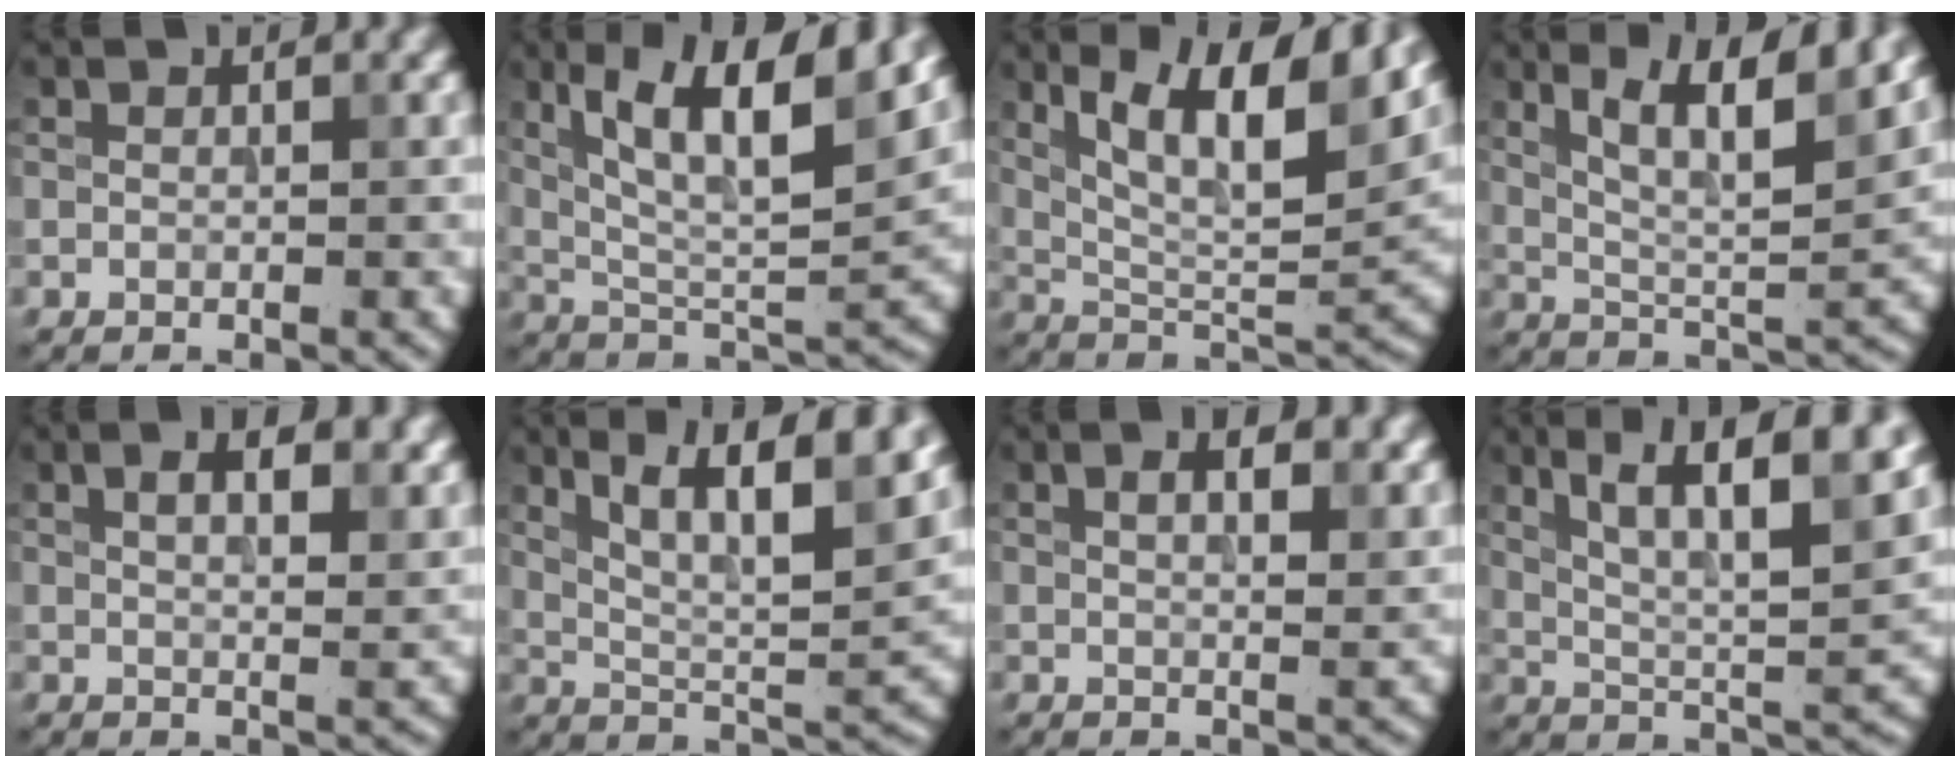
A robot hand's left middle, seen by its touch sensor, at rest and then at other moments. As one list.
[{"total": 10.8, "force": [4.9, 3.2, 9.0], "torque": [-0.157, 0.002, 0.088]}, {"total": 11.7, "force": [6.2, 3.4, 9.3], "torque": [-0.158, 0.007, 0.112]}, {"total": 8.5, "force": [4.3, 1.8, 7.1], "torque": [-0.120, 0.001, 0.079]}, {"total": 6.0, "force": [3.0, 2.3, 4.6], "torque": [-0.041, 0.019, 0.027]}, {"total": 12.5, "force": [6.9, 3.4, 9.8], "torque": [-0.138, 0.004, 0.097]}, {"total": 5.0, "force": [2.4, 1.9, 3.9], "torque": [-0.036, 0.013, 0.019]}, {"total": 11.7, "force": [5.8, 3.3, 9.6], "torque": [-0.146, 0.006, 0.090]}]